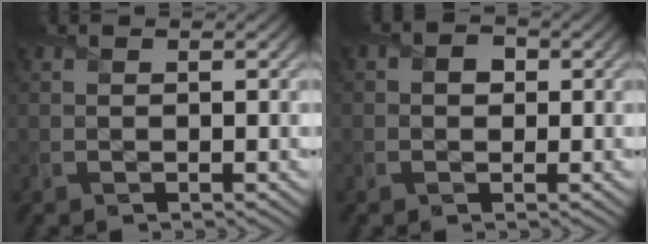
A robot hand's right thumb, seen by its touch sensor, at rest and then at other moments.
{"total": 2.0, "force": [0.3, 1.7, 1.0], "torque": [-0.006, 0.000, -0.008]}